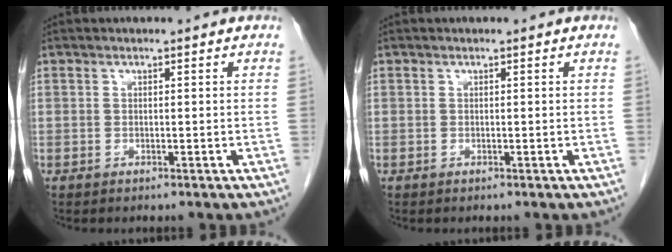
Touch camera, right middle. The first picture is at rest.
{"total": 0.0}